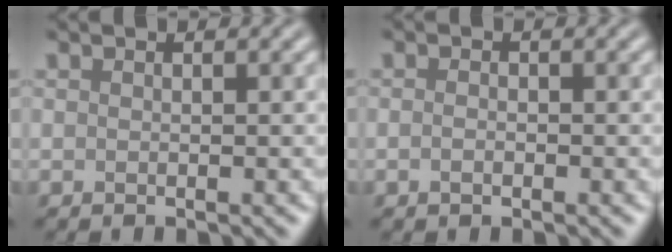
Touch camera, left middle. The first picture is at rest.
{"total": 0.8, "force": [-0.3, 0.4, 0.6], "torque": [-0.013, -0.001, -0.008]}